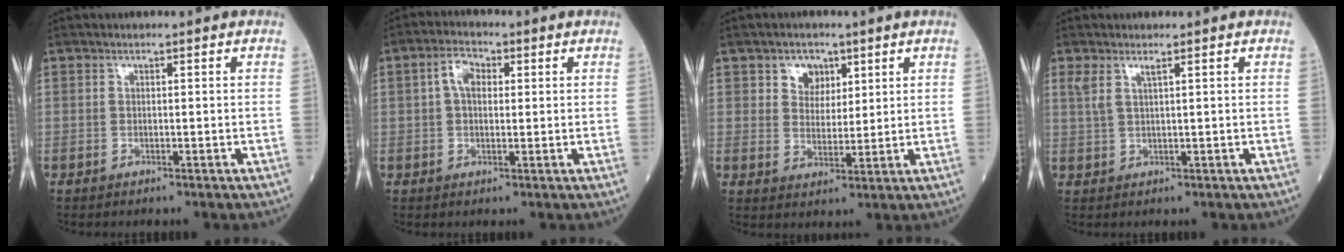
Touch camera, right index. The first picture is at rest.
{"total": 4.2, "force": [1.0, 2.5, 3.3], "torque": [-0.066, 0.016, 0.017]}
{"total": 4.4, "force": [2.3, 3.4, 1.7], "torque": [-0.025, 0.007, 0.041]}
{"total": 2.3, "force": [1.4, 0.2, 1.8], "torque": [-0.049, 0.010, 0.035]}